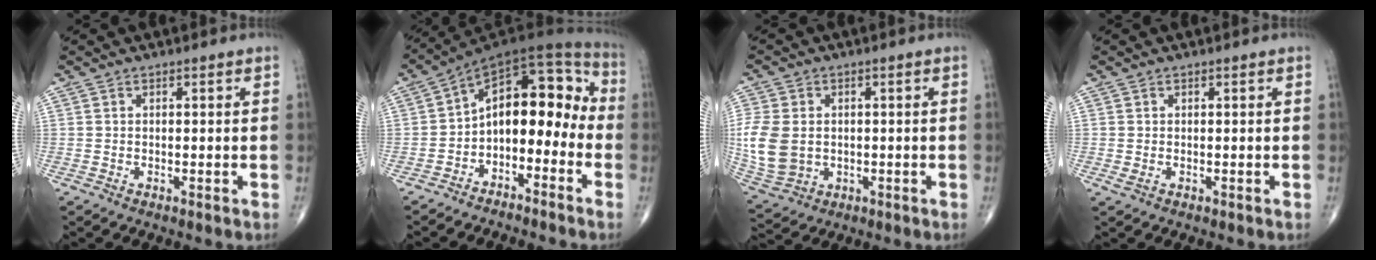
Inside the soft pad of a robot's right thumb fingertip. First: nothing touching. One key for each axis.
{"total": 13.9, "fx": -3.6, "fy": 8.4, "fz": 10.4, "tx": -0.112, "ty": 0.080, "tz": -0.066}
{"total": 11.8, "fx": -0.2, "fy": 9.0, "fz": 7.6, "tx": -0.170, "ty": -0.004, "tz": 0.009}
{"total": 0.9, "fx": -0.1, "fy": 0.6, "fz": 0.6, "tx": -0.015, "ty": 0.001, "tz": 0.003}